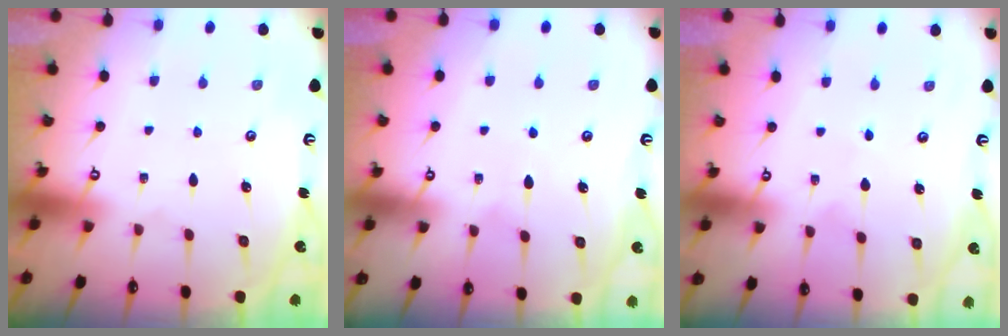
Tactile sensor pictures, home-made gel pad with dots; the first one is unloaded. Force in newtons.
{"total": 5.0, "press": 5.0, "slide": 0.4}
{"total": 2.7, "press": 2.7, "slide": 0.2}